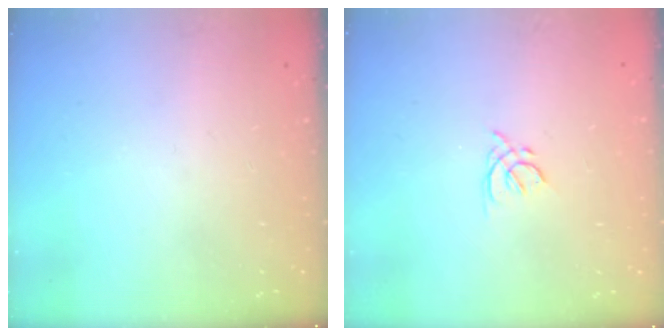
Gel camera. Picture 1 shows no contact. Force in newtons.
{"total": 2.7, "press": 2.7, "slide": 0.3}